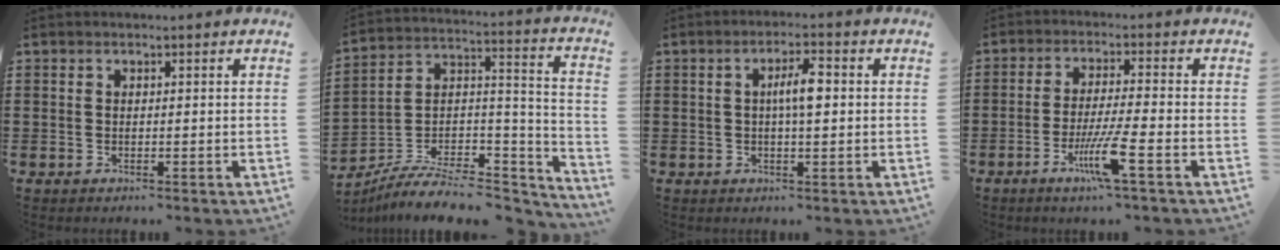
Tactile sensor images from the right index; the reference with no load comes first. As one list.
[{"total": 8.6, "force": [-7.1, 2.5, 4.2], "torque": [-0.064, 0.013, -0.138]}, {"total": 4.6, "force": [0.5, 1.2, 4.5], "torque": [-0.077, 0.003, 0.003]}, {"total": 7.2, "force": [-3.3, 0.0, 6.4], "torque": [-0.128, -0.016, -0.063]}]